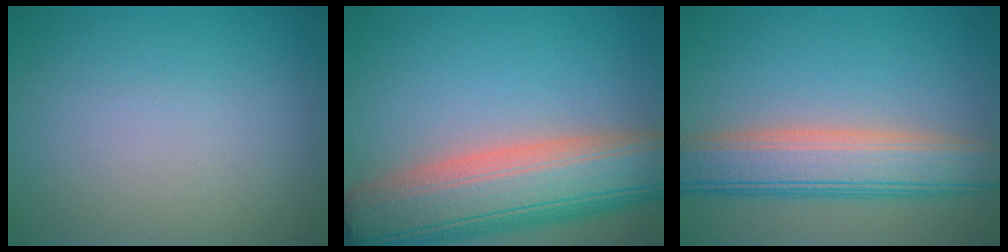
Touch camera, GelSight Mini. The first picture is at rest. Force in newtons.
{"total": 12.0, "press": 11.9, "slide": 1.0}
{"total": 7.2, "press": 7.2, "slide": 0.1}